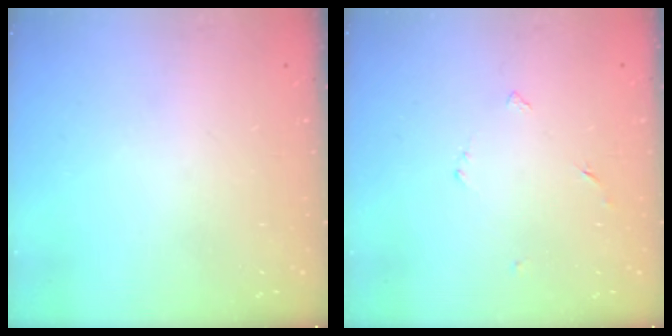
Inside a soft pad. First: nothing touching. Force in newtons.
{"total": 3.2, "press": 3.1, "slide": 0.4}